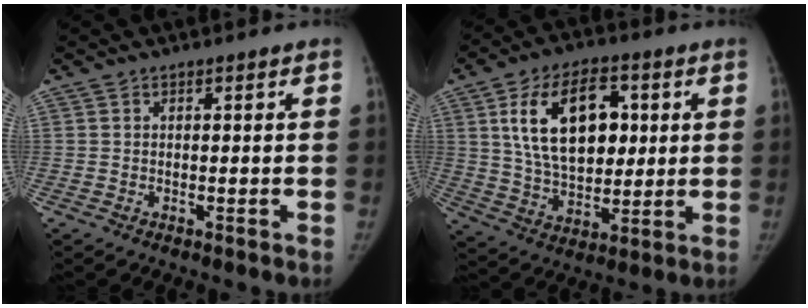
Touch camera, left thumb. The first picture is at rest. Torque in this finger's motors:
{"motor_torque": [2.50, 2.51, 2.02, -0.56, 0.62]}